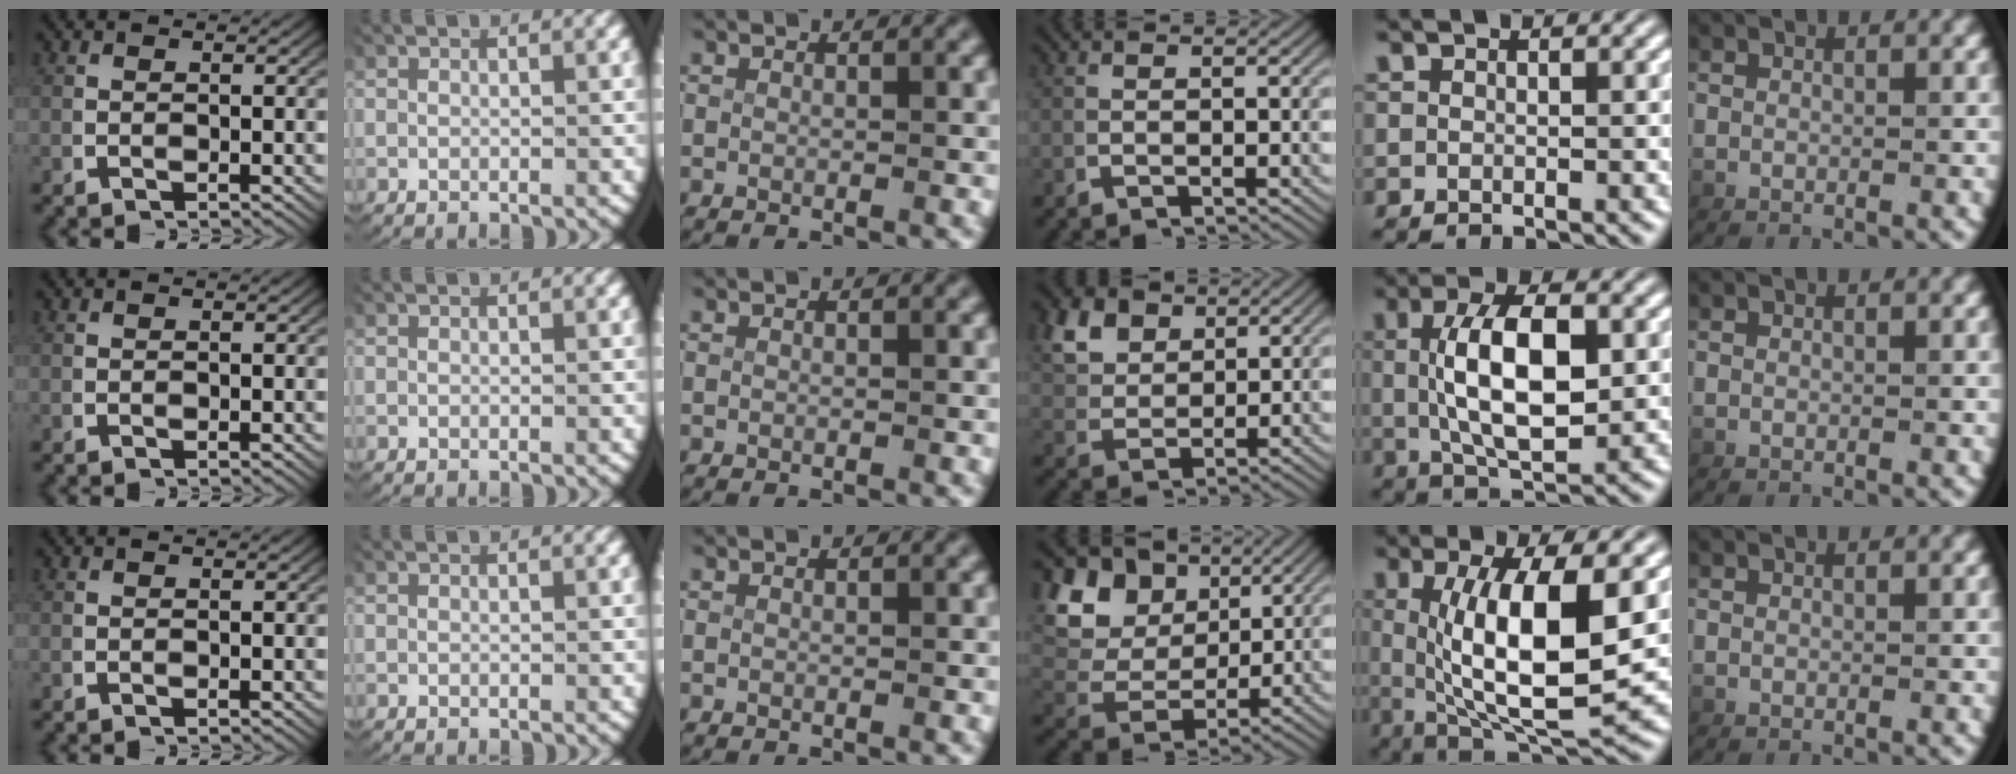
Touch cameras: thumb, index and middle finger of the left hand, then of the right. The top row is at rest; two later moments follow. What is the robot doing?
{"motion": "lift_and_place", "object": "card"}